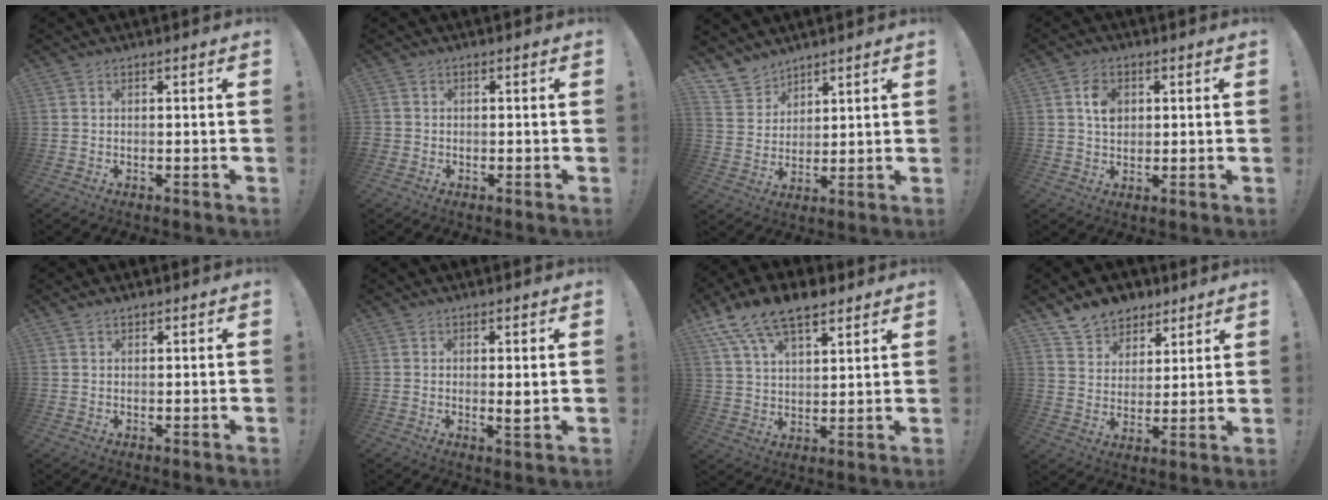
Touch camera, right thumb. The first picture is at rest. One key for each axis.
{"total": 1.3, "fx": -0.3, "fy": 1.2, "fz": 0.4, "tx": -0.011, "ty": 0.005, "tz": -0.004}
{"total": 8.1, "fx": 6.6, "fy": 4.6, "fz": 0.5, "tx": -0.016, "ty": -0.053, "tz": 0.131}
{"total": 6.3, "fx": 1.7, "fy": 4.7, "fz": 3.9, "tx": -0.053, "ty": 0.003, "tz": 0.031}
{"total": 1.3, "fx": 1.1, "fy": 0.5, "fz": 0.4, "tx": 0.000, "ty": -0.004, "tz": 0.020}
{"total": 2.9, "fx": 0.7, "fy": 0.5, "fz": 2.7, "tx": -0.025, "ty": -0.014, "tz": 0.007}
{"total": 13.5, "fx": 9.5, "fy": 6.1, "fz": 7.4, "tx": -0.134, "ty": -0.050, "tz": 0.176}
{"total": 9.7, "fx": 7.6, "fy": 5.8, "fz": 1.2, "tx": -0.028, "ty": -0.059, "tz": 0.152}